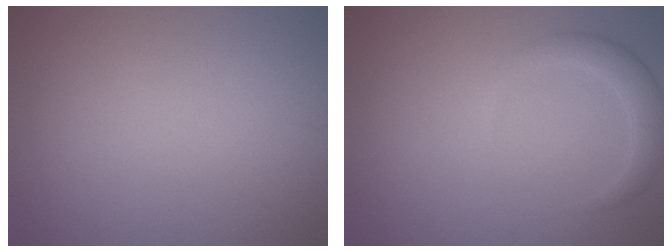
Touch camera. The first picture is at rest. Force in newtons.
{"total": 2.3, "press": 2.3, "slide": 0.2}